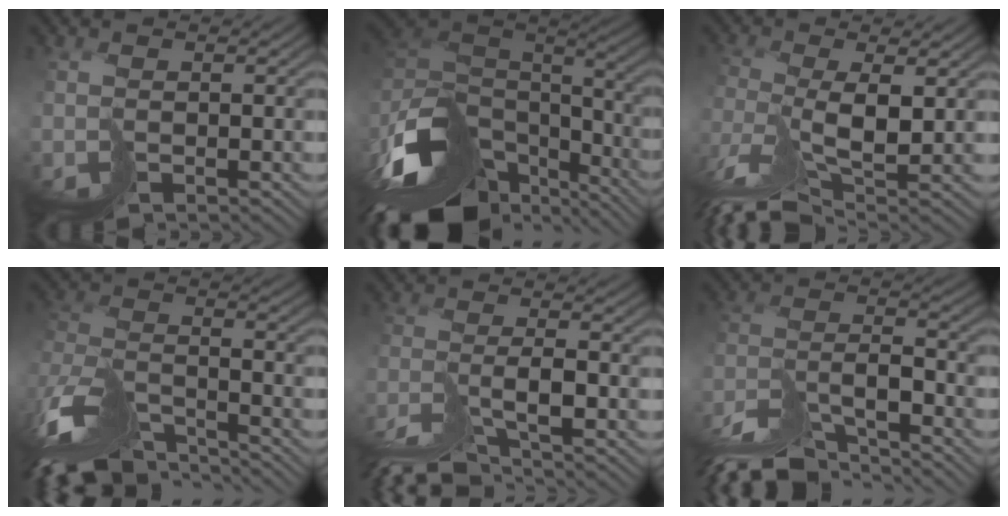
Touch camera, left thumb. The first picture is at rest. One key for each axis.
{"total": 15.4, "fx": -8.7, "fy": 7.4, "fz": 10.3, "tx": -0.256, "ty": -0.017, "tz": -0.127}
{"total": 6.8, "fx": -3.5, "fy": 0.9, "fz": 5.7, "tx": -0.119, "ty": -0.014, "tz": -0.070}
{"total": 12.8, "fx": -10.7, "fy": 3.6, "fz": 6.1, "tx": -0.167, "ty": -0.013, "tz": -0.177}
{"total": 6.4, "fx": -5.7, "fy": -0.1, "fz": 3.0, "tx": -0.048, "ty": 0.001, "tz": -0.105}
{"total": 10.3, "fx": -9.2, "fy": 1.7, "fz": 4.5, "tx": -0.086, "ty": -0.001, "tz": -0.170}